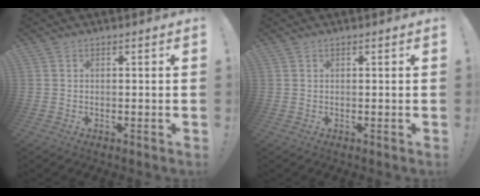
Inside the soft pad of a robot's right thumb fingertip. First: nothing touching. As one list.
[{"total": 0.0}]